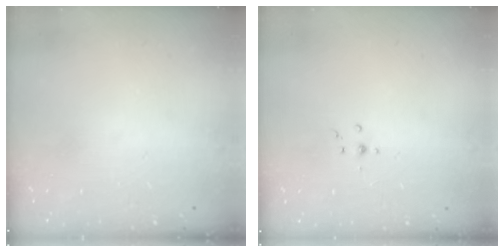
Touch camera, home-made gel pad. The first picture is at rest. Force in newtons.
{"total": 3.0, "press": 3.0, "slide": 0.6}